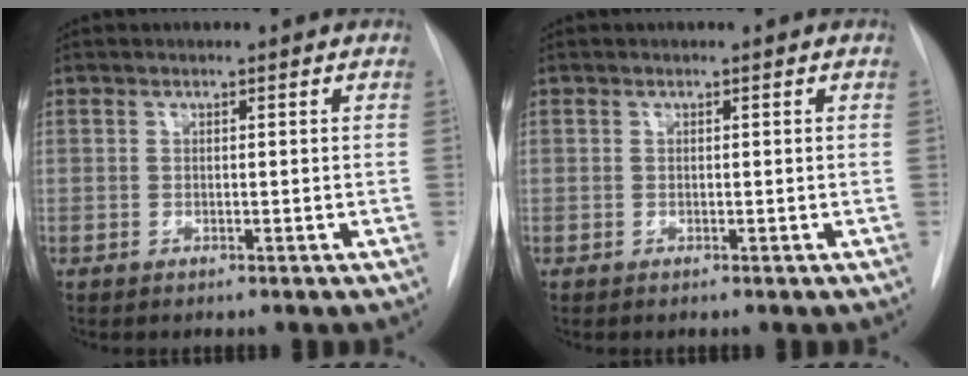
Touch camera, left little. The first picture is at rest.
{"total": 0.0}